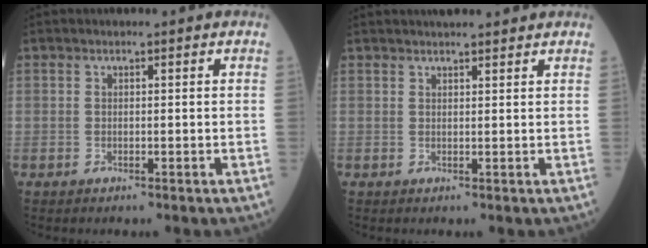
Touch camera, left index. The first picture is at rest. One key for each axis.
{"total": 5.0, "fx": 4.6, "fy": 0.6, "fz": 1.9, "tx": -0.023, "ty": 0.025, "tz": 0.060}